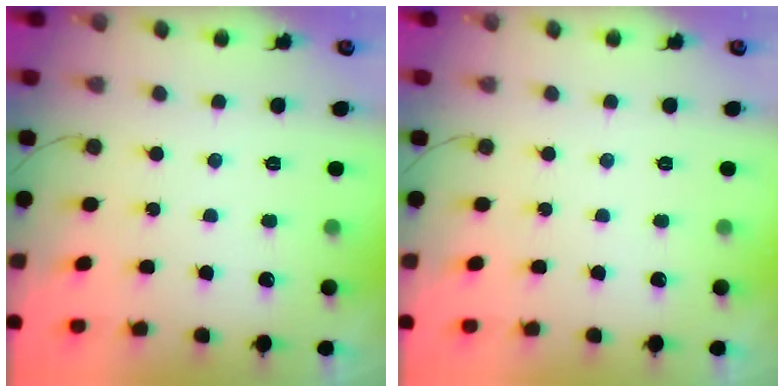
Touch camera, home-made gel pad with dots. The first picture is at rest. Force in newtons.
{"total": 0.0}